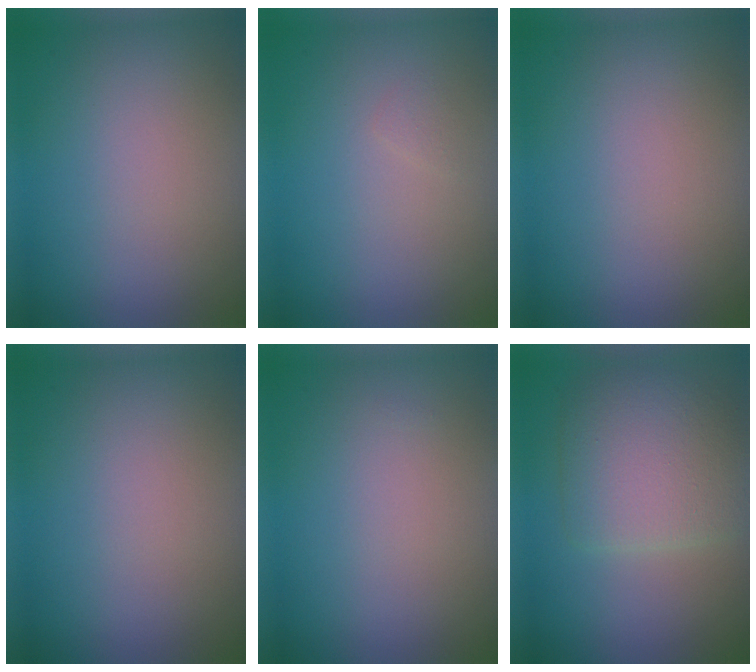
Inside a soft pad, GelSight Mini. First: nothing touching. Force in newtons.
{"total": 0.6, "press": 0.6, "slide": 0.0}
{"total": 0.0}
{"total": 0.0}
{"total": 0.0}
{"total": 5.5, "press": 5.5, "slide": 0.1}